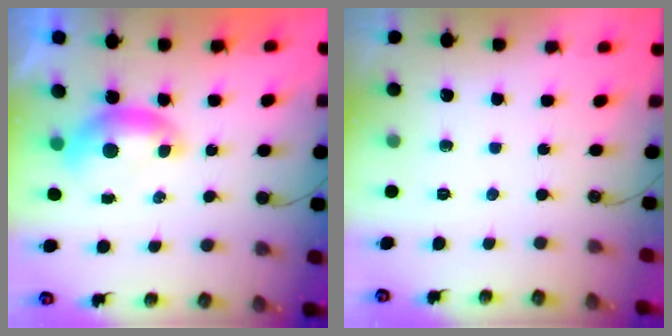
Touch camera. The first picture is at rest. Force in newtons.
{"total": 0.0}